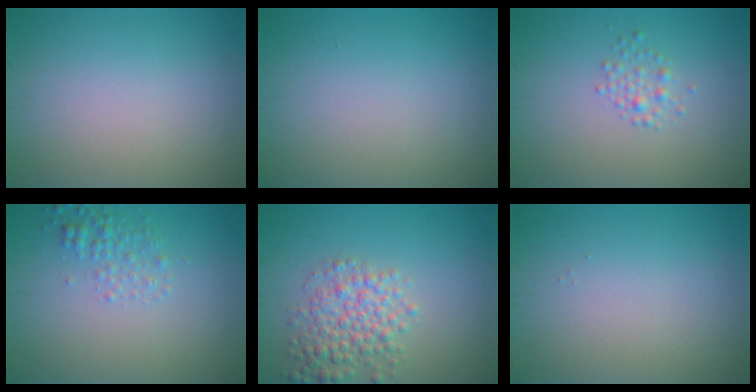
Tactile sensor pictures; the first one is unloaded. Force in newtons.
{"total": 0.0}
{"total": 1.4, "press": 1.4, "slide": 0.1}
{"total": 1.8, "press": 1.8, "slide": 0.1}
{"total": 4.1, "press": 4.1, "slide": 0.1}
{"total": 0.0}